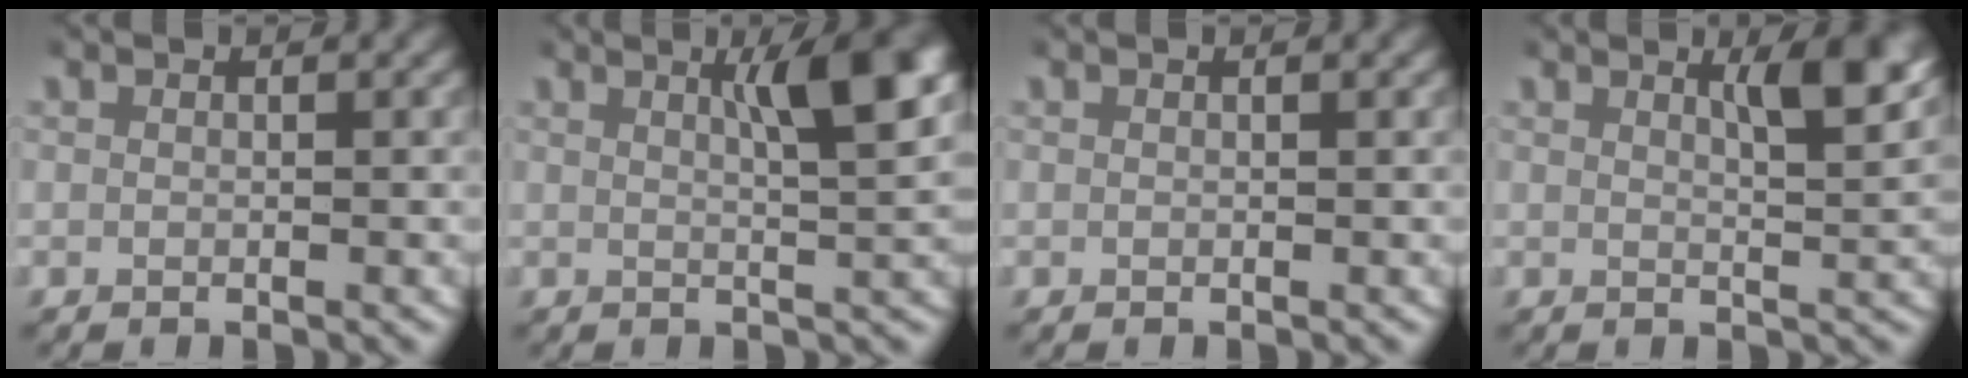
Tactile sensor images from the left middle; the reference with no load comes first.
{"total": 5.6, "force": [2.0, 1.1, 5.1], "torque": [-0.075, 0.005, 0.028]}
{"total": 0.0}
{"total": 4.2, "force": [2.0, 0.7, 3.6], "torque": [-0.054, -0.007, 0.033]}